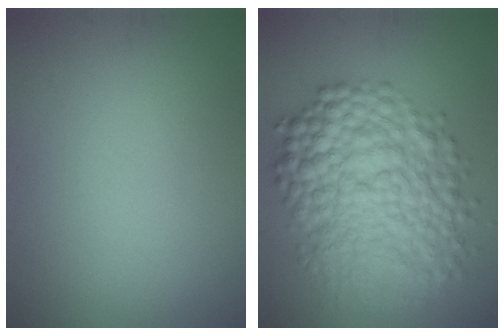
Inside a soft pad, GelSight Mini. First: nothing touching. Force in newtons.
{"total": 10.0, "press": 10.0, "slide": 0.1}